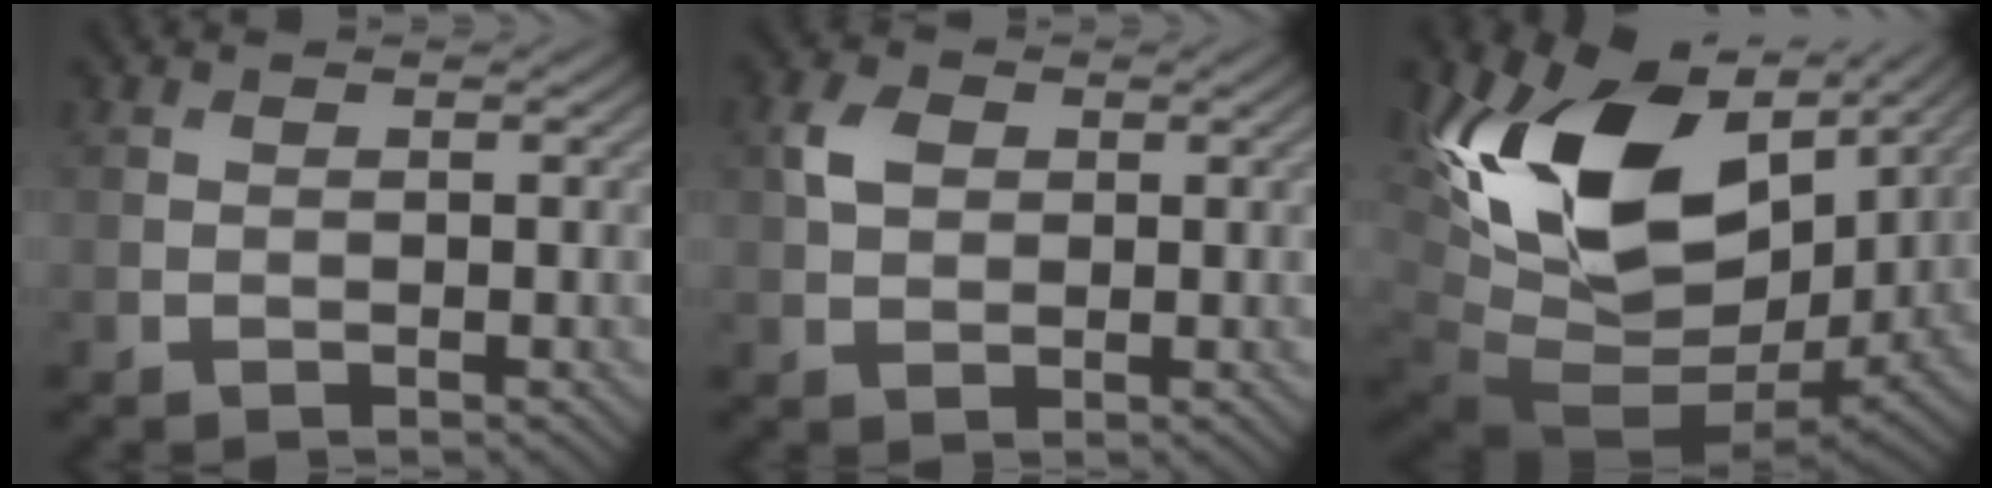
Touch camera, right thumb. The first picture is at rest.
{"total": 3.1, "force": [0.9, 2.2, 1.9], "torque": [-0.046, 0.006, 0.012]}
{"total": 17.9, "force": [5.2, 11.3, 12.8], "torque": [-0.277, -0.015, 0.110]}